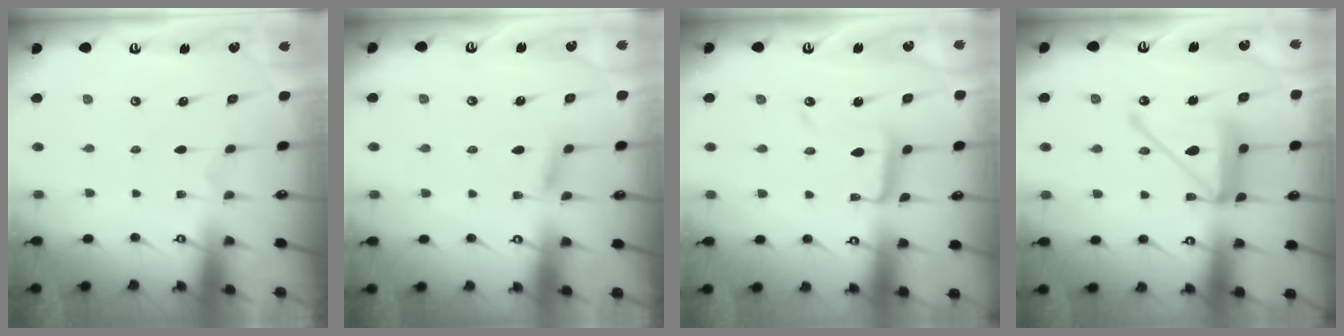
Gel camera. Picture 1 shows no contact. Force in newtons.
{"total": 4.4, "press": 4.3, "slide": 0.6}
{"total": 11.1, "press": 11.0, "slide": 0.9}
{"total": 17.4, "press": 17.3, "slide": 1.8}